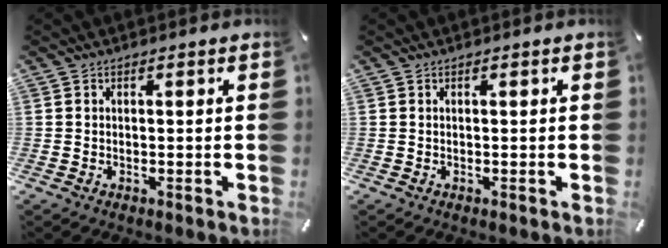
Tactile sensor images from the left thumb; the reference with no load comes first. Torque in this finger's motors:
{"motor_torque": [0.00, 0.00, 0.00, 0.00, 0.00]}